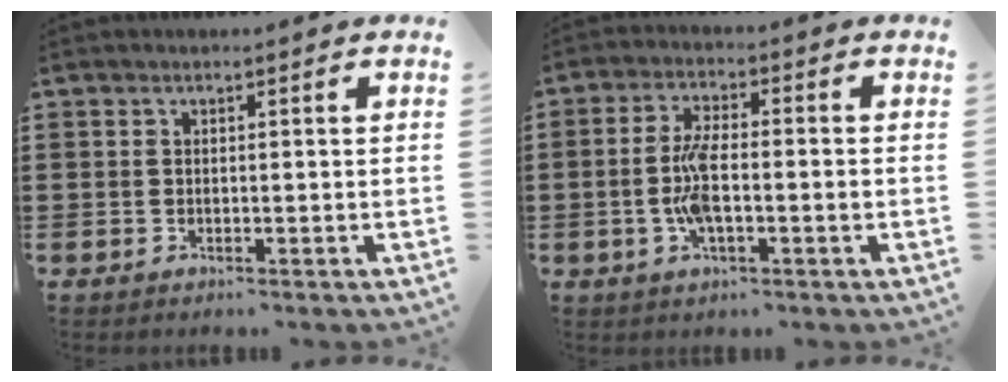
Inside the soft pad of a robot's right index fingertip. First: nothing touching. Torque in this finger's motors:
{"motor_torque": [1.54, -0.51, 0.68, 0.21]}